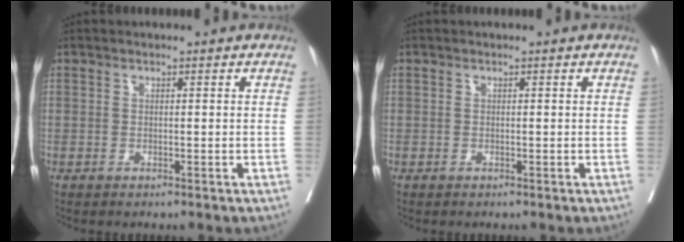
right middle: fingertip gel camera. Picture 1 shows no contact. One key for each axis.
{"total": 0.0}